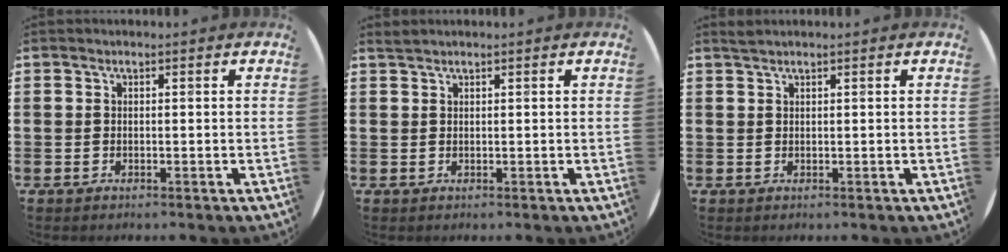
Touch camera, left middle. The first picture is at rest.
{"total": 0.6, "force": [0.6, -0.1, 0.0], "torque": [-0.001, 0.000, 0.012]}
{"total": 0.7, "force": [0.7, -0.1, 0.1], "torque": [-0.001, 0.000, 0.013]}